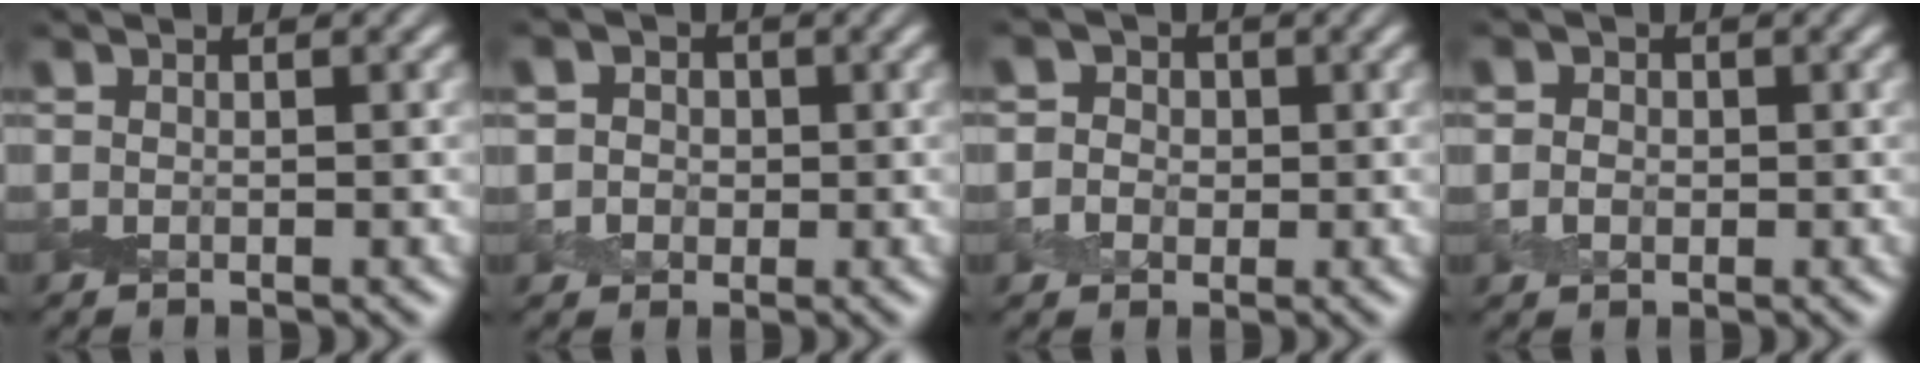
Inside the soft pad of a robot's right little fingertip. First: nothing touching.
{"total": 3.5, "force": [0.6, 3.2, 1.3], "torque": [-0.004, 0.010, -0.004]}
{"total": 4.2, "force": [0.6, 3.8, 1.5], "torque": [-0.003, 0.020, -0.010]}
{"total": 2.3, "force": [0.1, 2.1, 1.1], "torque": [-0.008, 0.008, -0.010]}